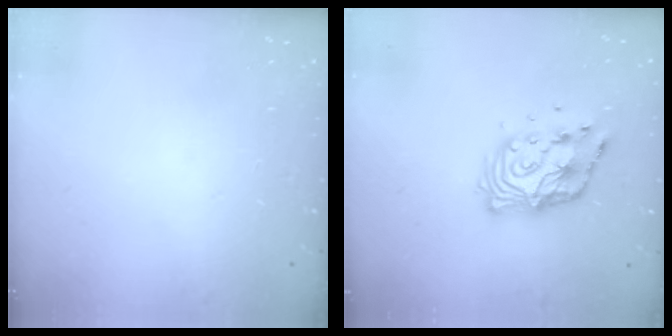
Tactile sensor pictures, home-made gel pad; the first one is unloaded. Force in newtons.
{"total": 12.3, "press": 12.3, "slide": 1.1}